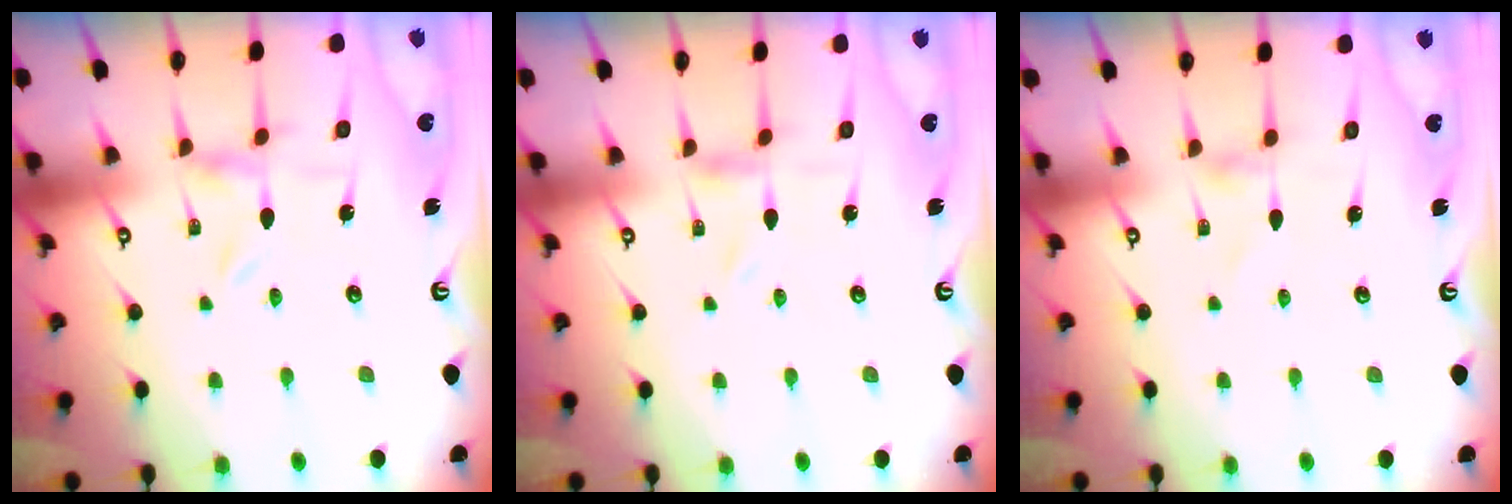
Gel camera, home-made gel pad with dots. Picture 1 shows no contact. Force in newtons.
{"total": 0.0}
{"total": 0.0}